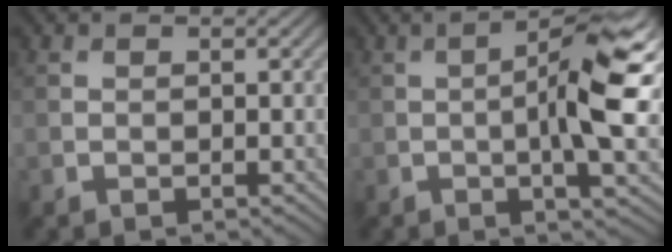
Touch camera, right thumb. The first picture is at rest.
{"total": 10.7, "force": [-0.1, 3.0, 10.3], "torque": [-0.171, 0.003, 0.001]}